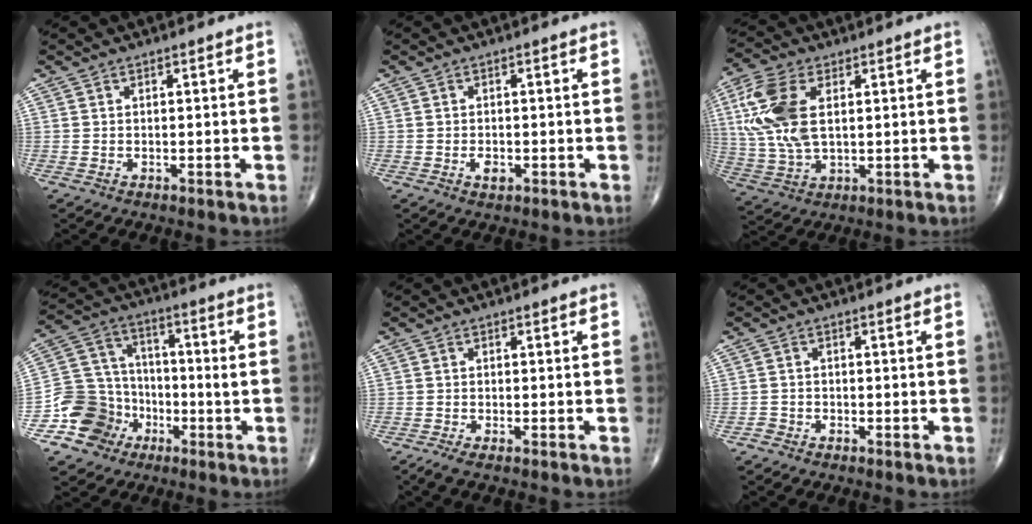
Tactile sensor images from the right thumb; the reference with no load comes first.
{"total": 2.1, "force": [-0.8, 1.2, 1.5], "torque": [-0.026, 0.001, -0.011]}
{"total": 13.3, "force": [2.8, 7.2, 10.8], "torque": [-0.252, 0.001, 0.059]}
{"total": 12.0, "force": [-4.8, 10.5, 3.3], "torque": [-0.025, 0.059, -0.086]}
{"total": 1.6, "force": [-1.1, 0.1, 1.2], "torque": [-0.036, -0.003, -0.030]}
{"total": 1.4, "force": [-1.1, 0.9, 0.1], "torque": [-0.002, 0.005, -0.025]}